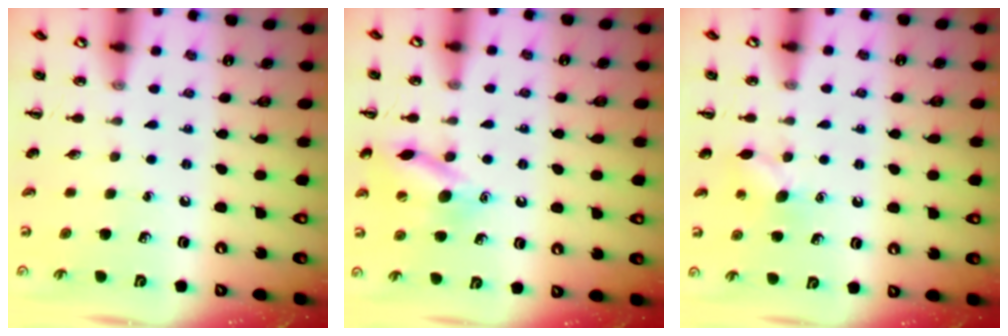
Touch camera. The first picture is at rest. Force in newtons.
{"total": 12.8, "press": 12.6, "slide": 1.7}
{"total": 5.7, "press": 5.5, "slide": 1.5}